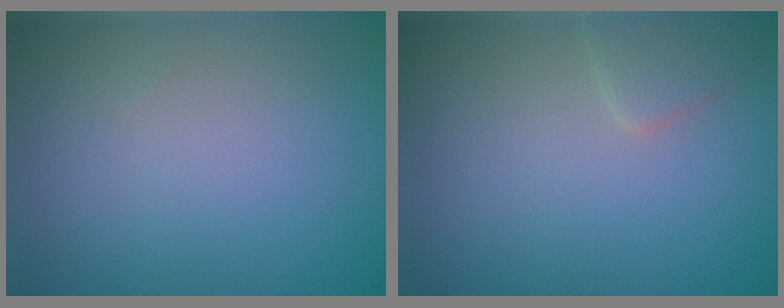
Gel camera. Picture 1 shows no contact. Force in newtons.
{"total": 1.7, "press": 1.7, "slide": 0.1}